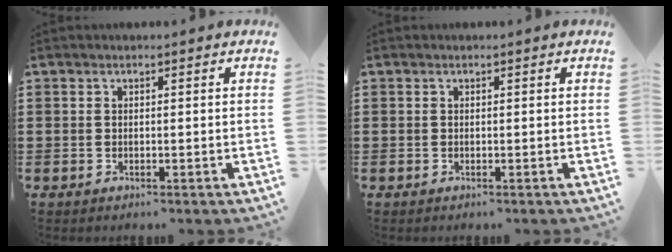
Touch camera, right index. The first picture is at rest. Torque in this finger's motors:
{"motor_torque": [0.00, 0.00, 0.00, 0.00]}